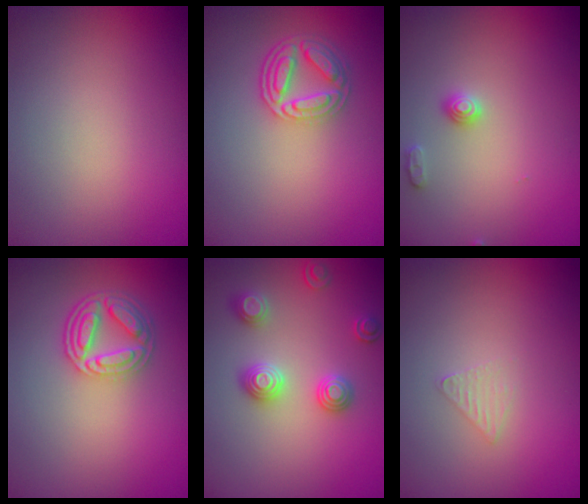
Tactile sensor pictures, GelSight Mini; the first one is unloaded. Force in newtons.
{"total": 4.3, "press": 3.4, "slide": 2.7}
{"total": 1.4, "press": 1.4, "slide": 0.1}
{"total": 4.6, "press": 3.6, "slide": 2.9}
{"total": 3.0, "press": 2.9, "slide": 0.6}
{"total": 1.0, "press": 1.0, "slide": 0.1}